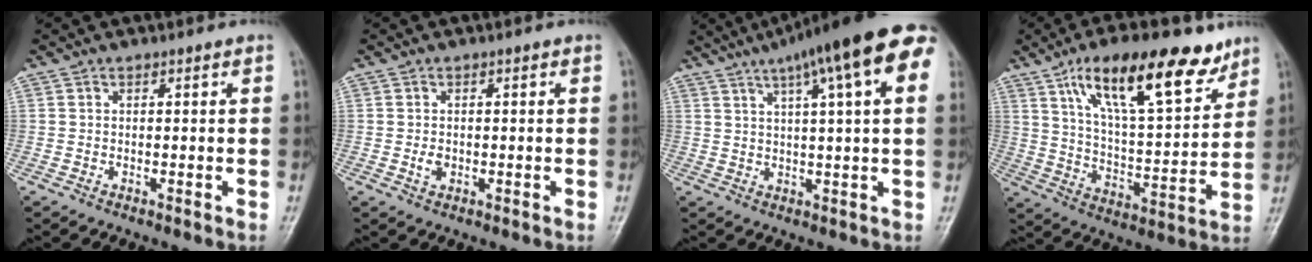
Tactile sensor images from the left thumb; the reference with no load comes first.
{"total": 1.7, "force": [-0.2, 1.3, 1.1], "torque": [-0.015, 0.000, -0.005]}
{"total": 19.2, "force": [9.8, 3.7, 16.1], "torque": [-0.238, 0.019, 0.125]}
{"total": 20.4, "force": [12.2, 7.2, 14.7], "torque": [-0.202, -0.045, 0.210]}